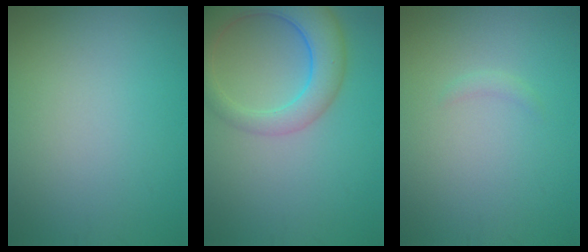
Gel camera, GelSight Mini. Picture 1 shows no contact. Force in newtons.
{"total": 7.3, "press": 7.2, "slide": 0.6}
{"total": 0.6, "press": 0.6, "slide": 0.1}